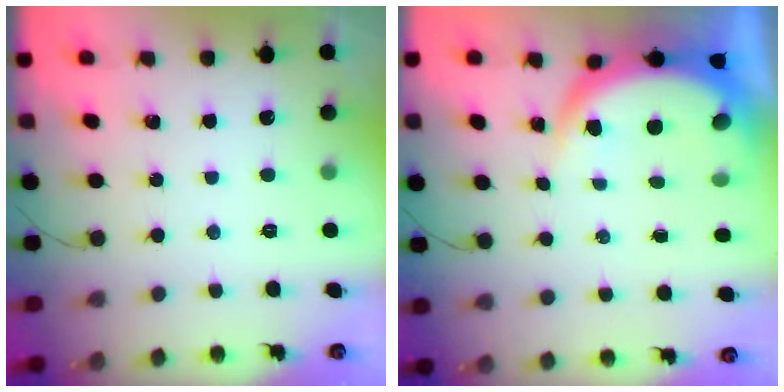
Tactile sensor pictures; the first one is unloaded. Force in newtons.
{"total": 7.1, "press": 7.0, "slide": 1.0}